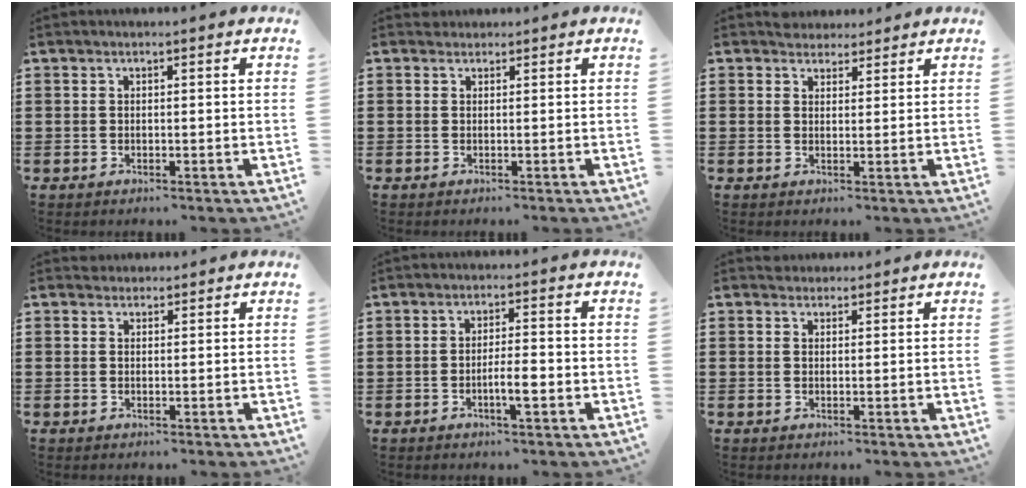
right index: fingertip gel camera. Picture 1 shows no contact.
{"total": 0.6, "force": [0.4, 0.5, -0.2], "torque": [0.002, 0.004, 0.006]}
{"total": 2.4, "force": [2.0, 1.3, -0.3], "torque": [-0.002, 0.008, 0.040]}
{"total": 1.2, "force": [0.9, 0.8, -0.2], "torque": [0.002, 0.006, 0.017]}
{"total": 3.6, "force": [-1.3, 0.5, 3.3], "torque": [-0.058, 0.001, -0.025]}
{"total": 1.4, "force": [1.1, 0.9, -0.2], "torque": [0.002, 0.005, 0.023]}